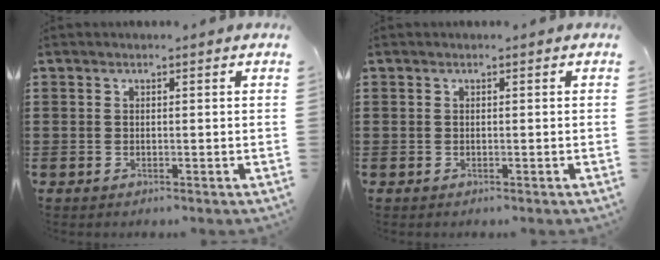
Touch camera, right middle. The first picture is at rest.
{"total": 0.0}